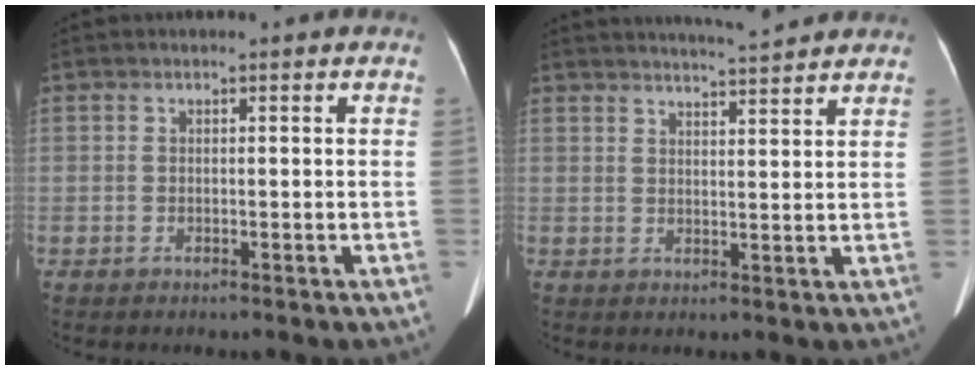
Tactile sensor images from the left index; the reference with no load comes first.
{"total": 7.5, "force": [7.2, -0.1, 2.3], "torque": [-0.044, 0.011, 0.098]}